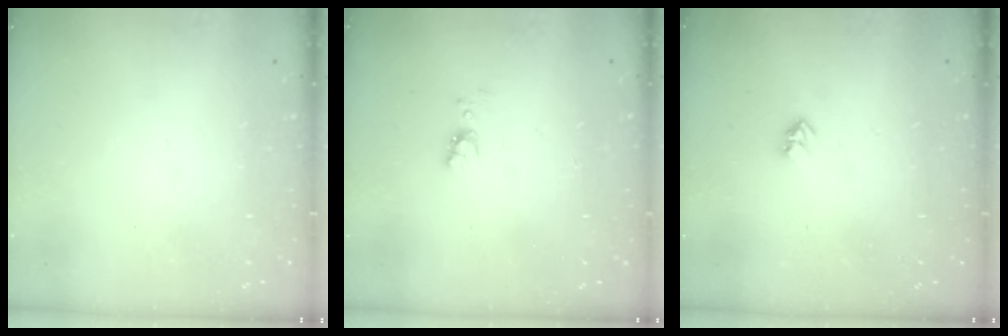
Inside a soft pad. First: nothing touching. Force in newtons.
{"total": 3.9, "press": 3.9, "slide": 0.6}
{"total": 2.6, "press": 2.6, "slide": 0.4}